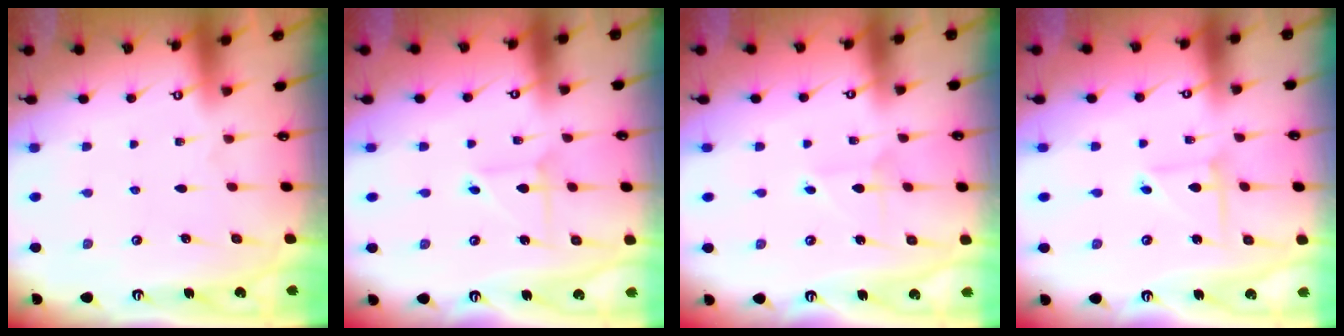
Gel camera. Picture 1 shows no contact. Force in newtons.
{"total": 4.6, "press": 4.6, "slide": 0.2}
{"total": 4.0, "press": 4.0, "slide": 0.4}
{"total": 3.6, "press": 3.6, "slide": 0.4}